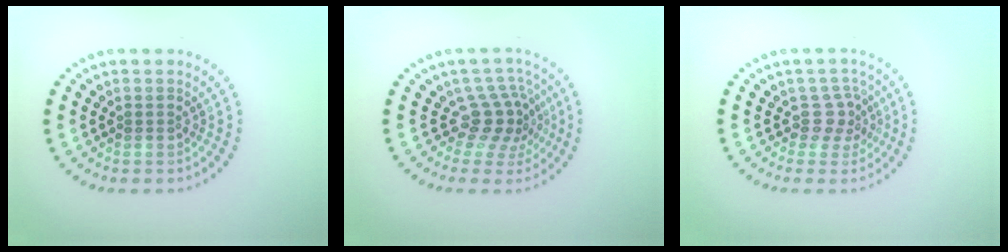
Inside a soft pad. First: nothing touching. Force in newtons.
{"total": 3.4, "press": 2.4, "slide": 2.5}
{"total": 2.3, "press": 1.7, "slide": 1.5}